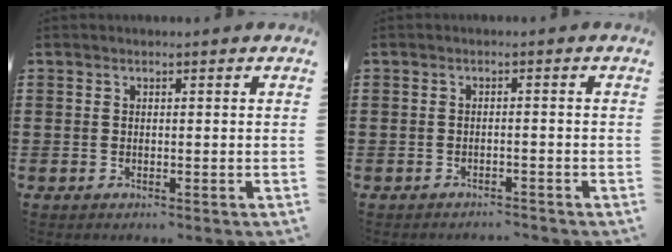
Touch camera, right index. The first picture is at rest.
{"total": 1.2, "force": [-1.1, 0.1, 0.3], "torque": [-0.008, 0.002, -0.024]}